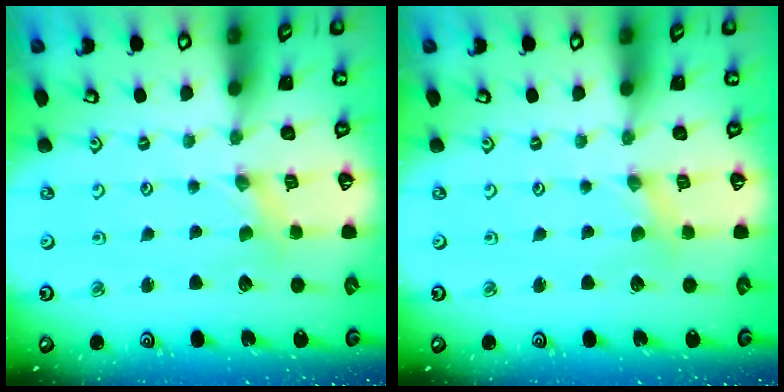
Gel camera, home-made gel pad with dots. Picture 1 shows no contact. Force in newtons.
{"total": 0.0}